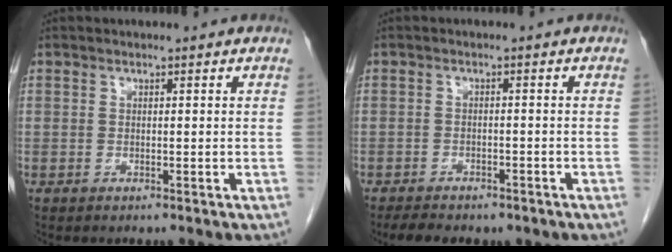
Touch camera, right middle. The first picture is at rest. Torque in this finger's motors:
{"motor_torque": [1.07, -1.05, 0.11, 0.04]}